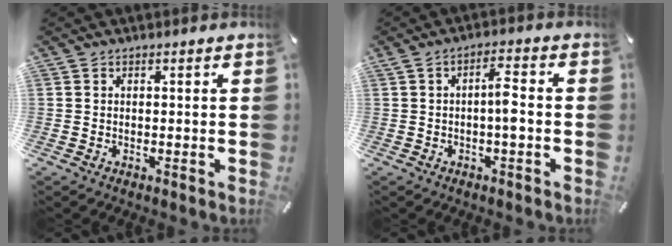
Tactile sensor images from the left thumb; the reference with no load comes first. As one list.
[{"total": 5.2, "force": [-0.7, 1.4, 5.0], "torque": [-0.090, 0.011, -0.015]}]